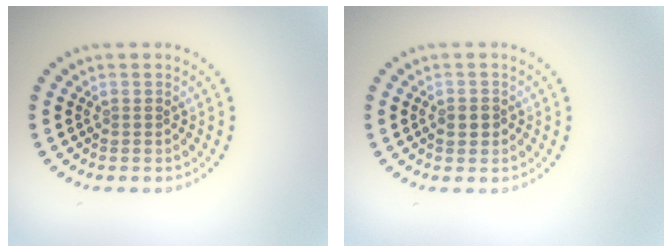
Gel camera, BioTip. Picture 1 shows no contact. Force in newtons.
{"total": 1.6, "press": 1.6, "slide": 0.3}